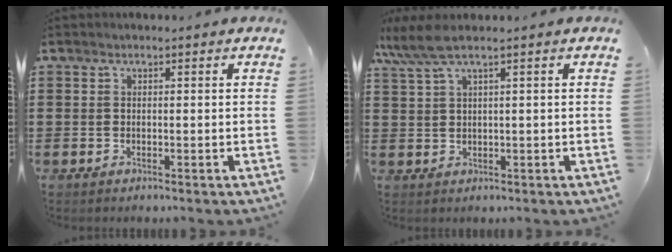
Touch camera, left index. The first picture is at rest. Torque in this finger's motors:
{"motor_torque": [0.67, -0.72, 0.51, 0.18]}